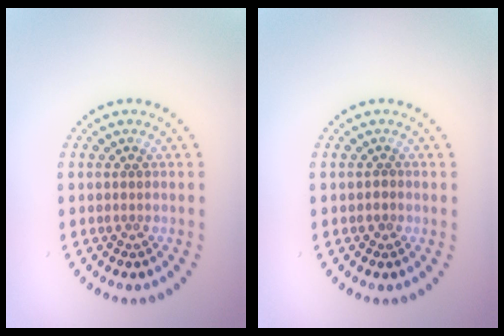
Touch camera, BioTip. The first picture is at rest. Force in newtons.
{"total": 0.6, "press": 0.3, "slide": 0.4}